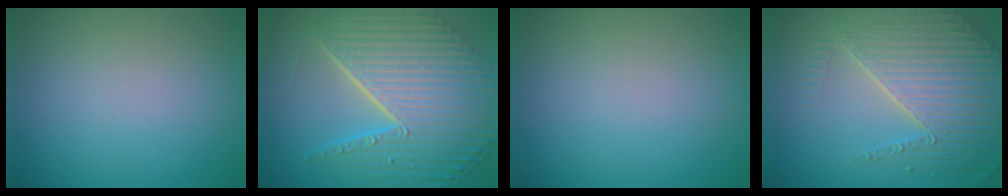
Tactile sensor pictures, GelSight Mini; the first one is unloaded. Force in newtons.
{"total": 11.2, "press": 7.4, "slide": 8.5}
{"total": 0.0}
{"total": 6.5, "press": 5.2, "slide": 3.9}